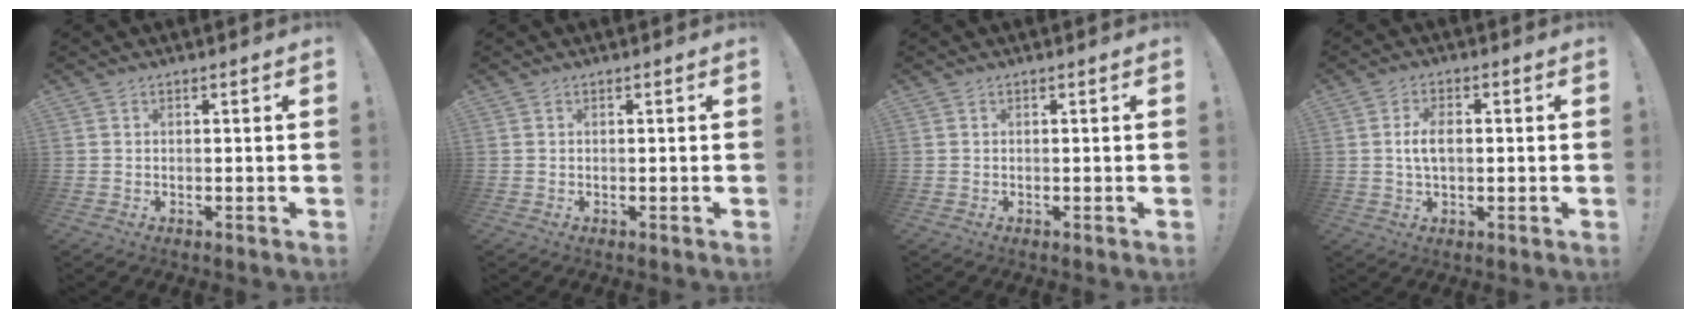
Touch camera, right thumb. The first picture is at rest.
{"total": 0.0}
{"total": 0.0}
{"total": 5.1, "force": [0.2, 2.8, 4.3], "torque": [-0.076, 0.004, 0.003]}